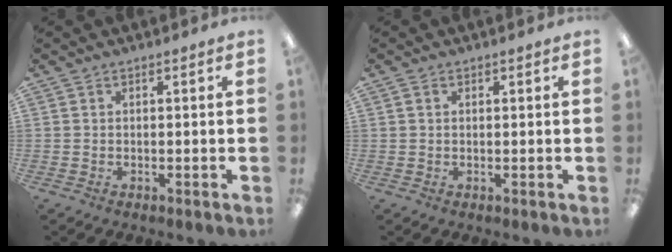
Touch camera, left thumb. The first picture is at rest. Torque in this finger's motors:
{"motor_torque": [-0.21, -0.11, -0.14, -0.01, -0.02]}